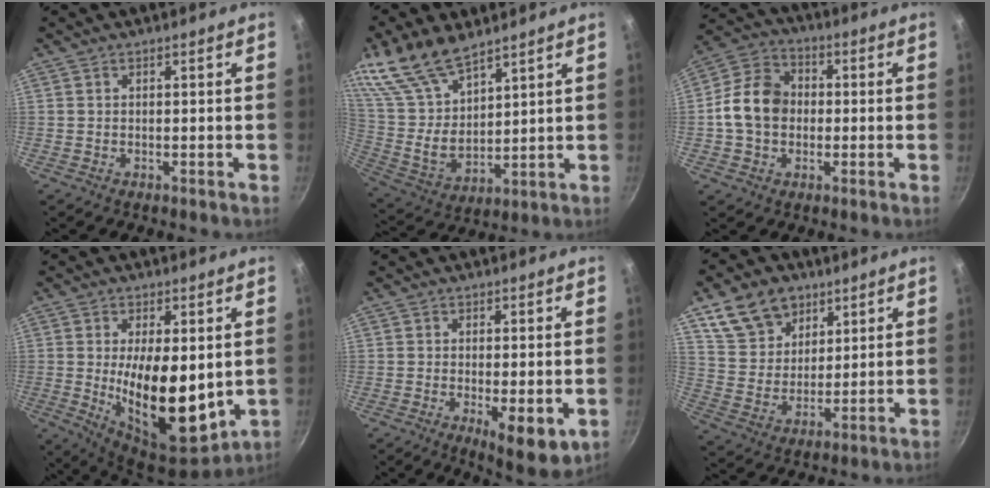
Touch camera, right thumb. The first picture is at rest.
{"total": 16.9, "force": [12.1, 7.2, 9.4], "torque": [-0.171, -0.060, 0.255]}
{"total": 11.5, "force": [-0.5, 9.1, 7.0], "torque": [-0.098, 0.025, -0.028]}
{"total": 16.1, "force": [0.2, 7.4, 14.3], "torque": [-0.215, -0.032, 0.015]}
{"total": 8.1, "force": [-1.8, 2.6, 7.4], "torque": [-0.097, -0.014, -0.015]}
{"total": 13.4, "force": [7.6, 9.4, 5.8], "torque": [-0.077, -0.025, 0.146]}